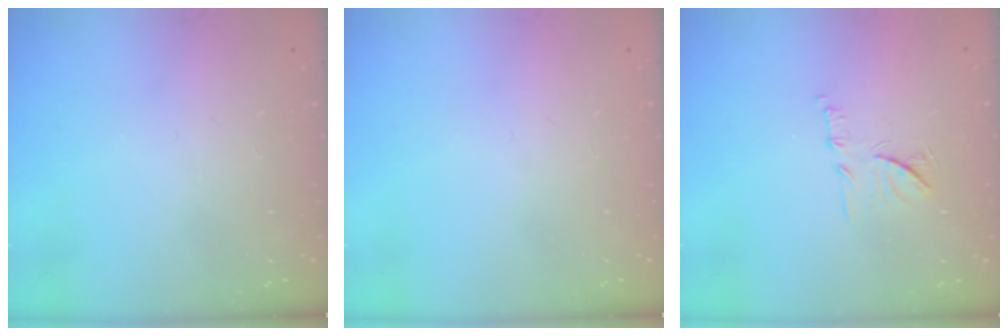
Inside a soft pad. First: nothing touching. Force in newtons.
{"total": 0.0}
{"total": 9.6, "press": 9.6, "slide": 0.3}